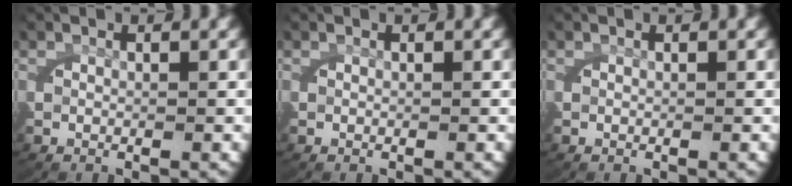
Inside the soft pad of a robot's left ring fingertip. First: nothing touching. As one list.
[{"total": 0.0}, {"total": 0.0}]